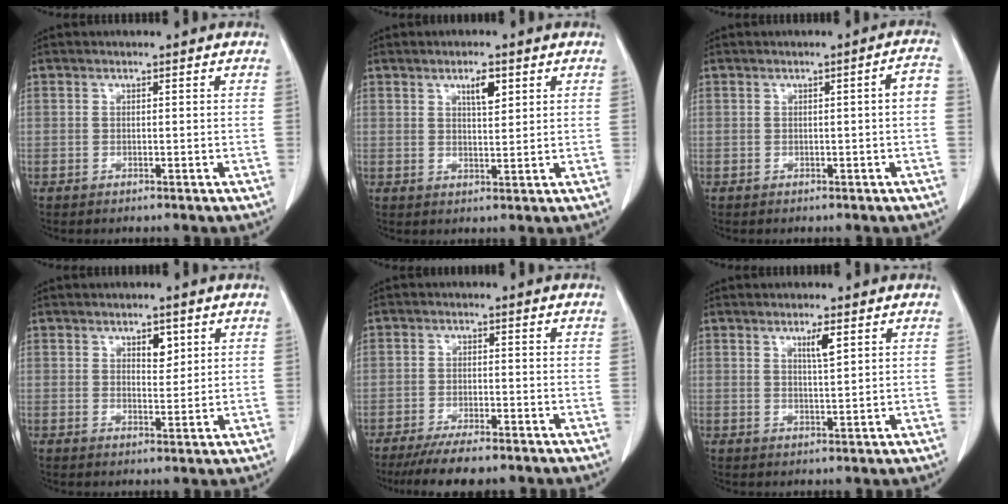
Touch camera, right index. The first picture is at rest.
{"total": 3.5, "force": [1.8, 0.9, 2.8], "torque": [-0.047, -0.002, 0.031]}
{"total": 2.6, "force": [-0.2, 0.1, 2.5], "torque": [-0.029, 0.007, -0.003]}
{"total": 2.9, "force": [1.5, 1.4, 2.1], "torque": [-0.029, -0.004, 0.025]}
{"total": 6.9, "force": [-5.5, 1.8, 3.7], "torque": [-0.055, -0.010, -0.090]}
{"total": 2.8, "force": [1.5, 0.1, 2.4], "torque": [-0.044, -0.005, 0.026]}